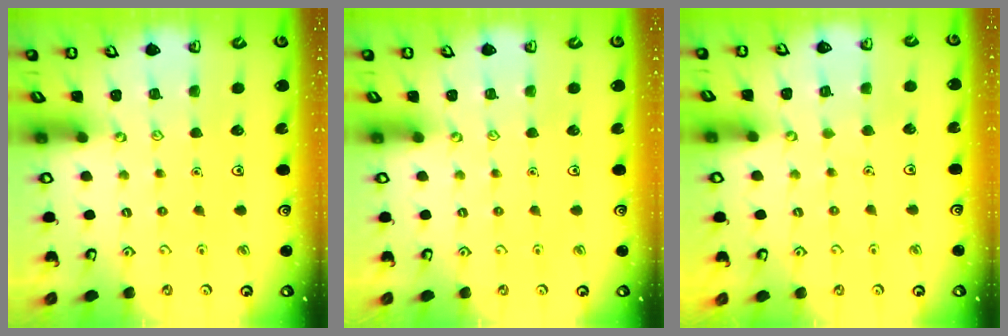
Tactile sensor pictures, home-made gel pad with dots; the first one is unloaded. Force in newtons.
{"total": 0.0}
{"total": 2.5, "press": 2.5, "slide": 0.3}